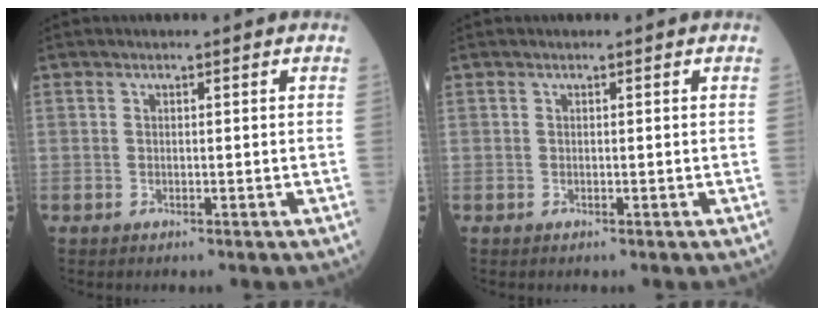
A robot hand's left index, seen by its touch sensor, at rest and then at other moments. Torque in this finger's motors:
{"motor_torque": [-0.02, 0.01, 0.00, 0.00]}